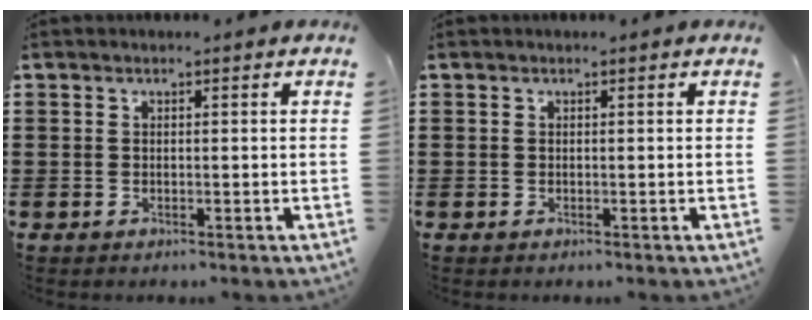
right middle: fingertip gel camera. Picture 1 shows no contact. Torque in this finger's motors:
{"motor_torque": [0.00, 0.00, 0.00, 0.00]}